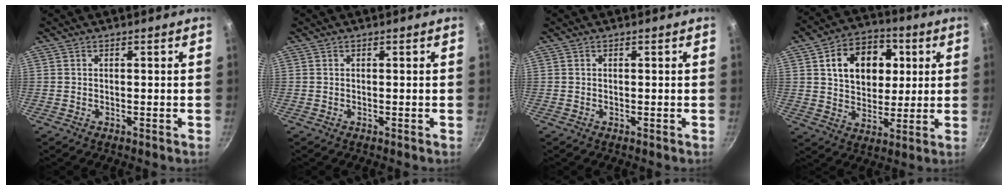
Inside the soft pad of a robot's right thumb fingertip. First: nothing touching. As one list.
[{"total": 0.0}, {"total": 0.0}, {"total": 15.5, "force": [3.9, 11.4, 9.7], "torque": [-0.109, 0.002, 0.058]}]